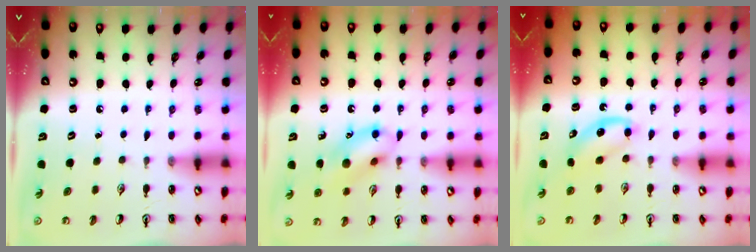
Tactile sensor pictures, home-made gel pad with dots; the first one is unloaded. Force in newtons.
{"total": 12.7, "press": 12.6, "slide": 1.7}
{"total": 3.9, "press": 3.8, "slide": 1.1}